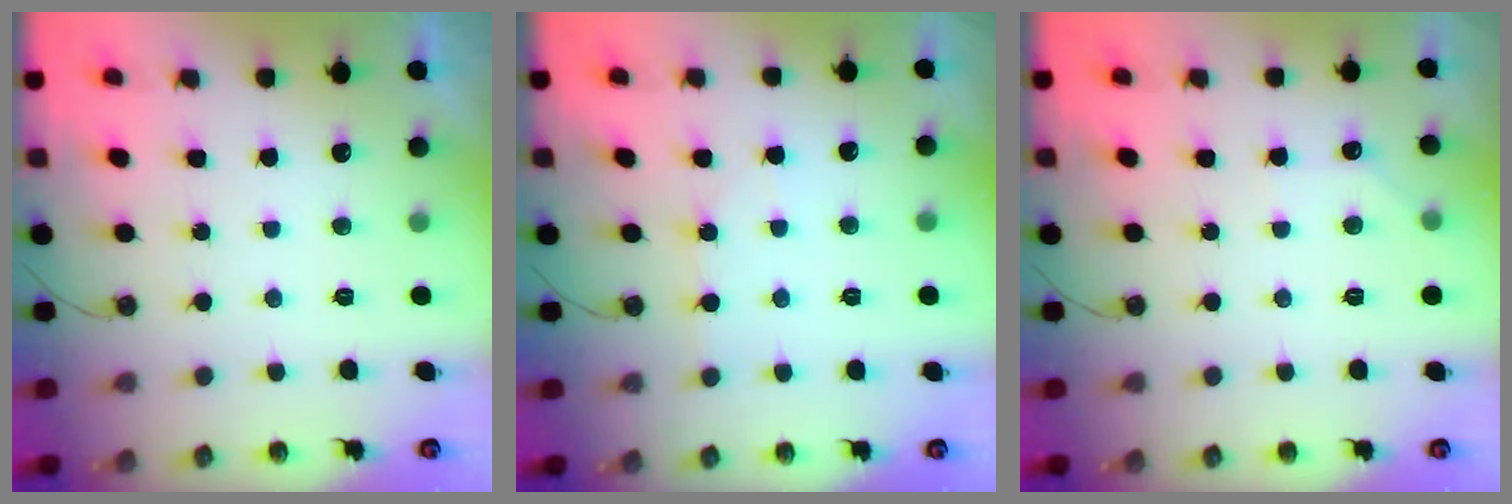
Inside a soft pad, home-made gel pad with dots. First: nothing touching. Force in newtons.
{"total": 2.6, "press": 2.6, "slide": 0.4}
{"total": 3.3, "press": 3.3, "slide": 0.5}